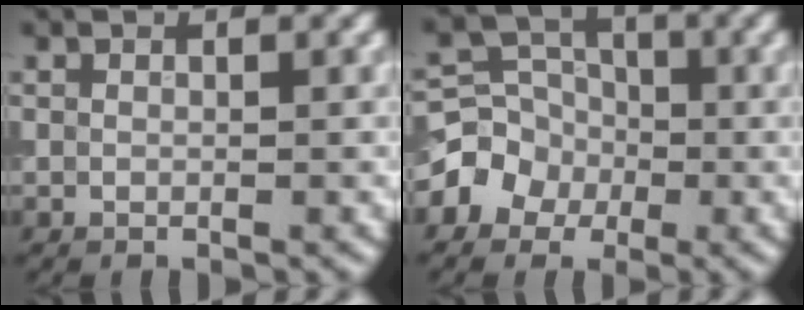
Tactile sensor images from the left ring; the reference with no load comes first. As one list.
[{"total": 3.9, "force": [-1.5, 3.4, 1.1], "torque": [-0.007, 0.009, -0.039]}]